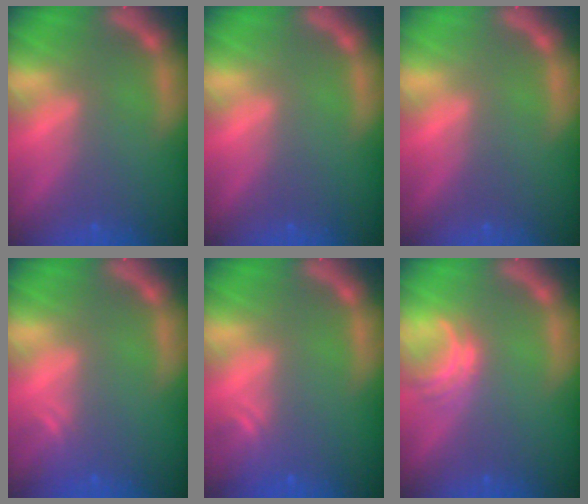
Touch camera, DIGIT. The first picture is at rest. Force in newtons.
{"total": 0.0}
{"total": 0.0}
{"total": 1.5}
{"total": 1.9}
{"total": 2.5}